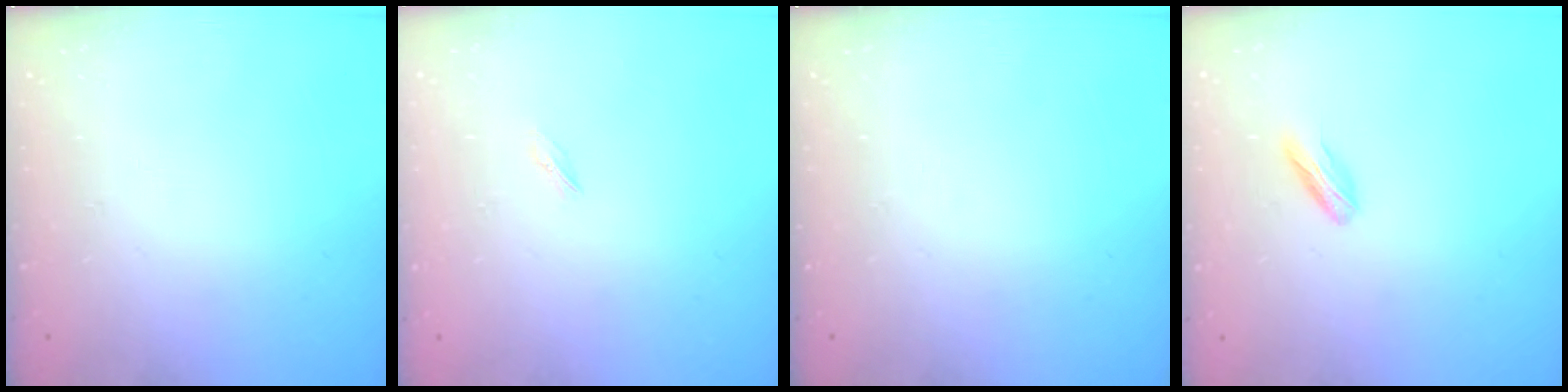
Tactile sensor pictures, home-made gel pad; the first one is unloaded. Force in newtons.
{"total": 1.9, "press": 1.8, "slide": 0.5}
{"total": 0.0}
{"total": 3.8, "press": 3.7, "slide": 0.8}